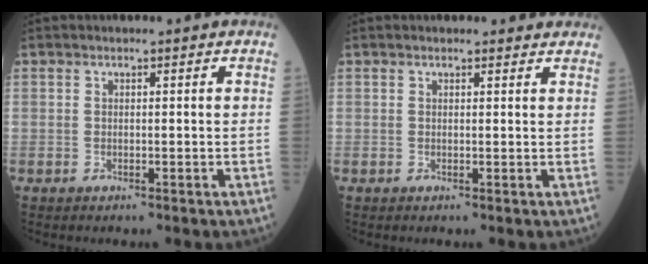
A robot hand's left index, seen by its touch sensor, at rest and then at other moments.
{"total": 3.9, "force": [3.6, 1.1, 1.1], "torque": [-0.008, 0.014, 0.033]}